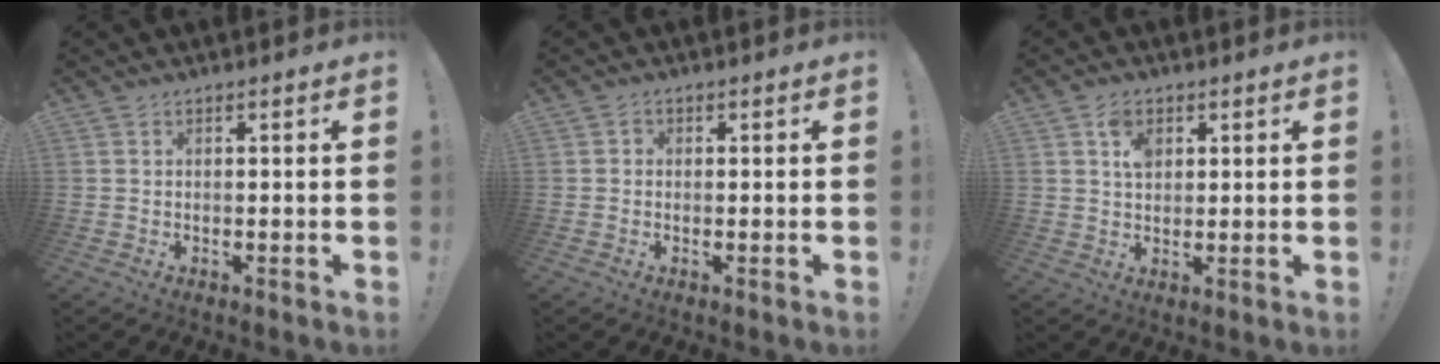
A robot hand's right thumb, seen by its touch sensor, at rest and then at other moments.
{"total": 0.9, "force": [-0.3, 0.8, 0.4], "torque": [-0.012, 0.005, -0.004]}
{"total": 4.9, "force": [2.0, 3.4, 2.9], "torque": [-0.036, -0.003, 0.032]}